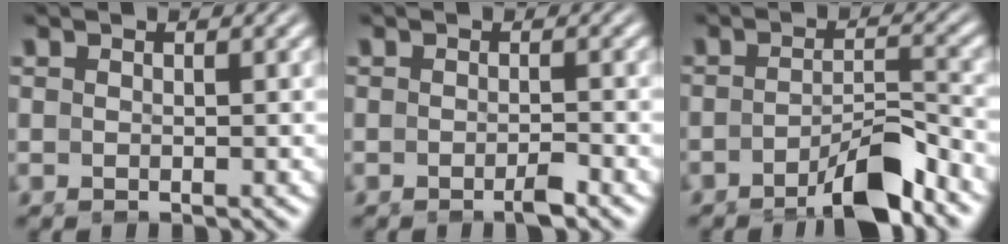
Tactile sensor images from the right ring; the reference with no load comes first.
{"total": 1.0, "force": [-0.8, -0.3, 0.5], "torque": [-0.006, 0.002, -0.016]}
{"total": 3.9, "force": [-2.9, 0.2, 2.7], "torque": [-0.028, -0.010, -0.041]}